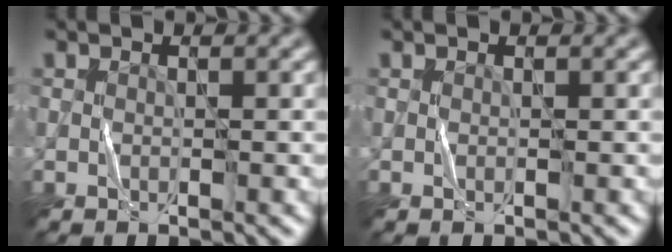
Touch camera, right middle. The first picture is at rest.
{"total": 0.0}